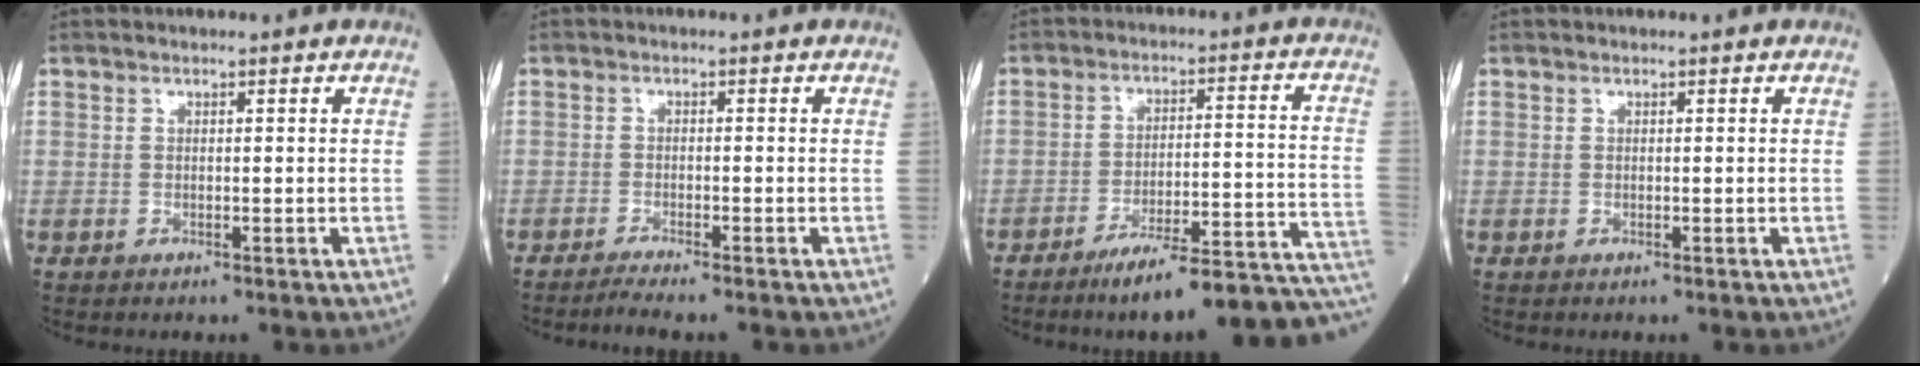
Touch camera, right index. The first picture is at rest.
{"total": 2.7, "force": [-2.4, -0.7, 1.0], "torque": [-0.023, -0.005, -0.043]}
{"total": 17.8, "force": [-14.9, 0.6, 9.7], "torque": [-0.078, 0.031, -0.209]}
{"total": 0.0}